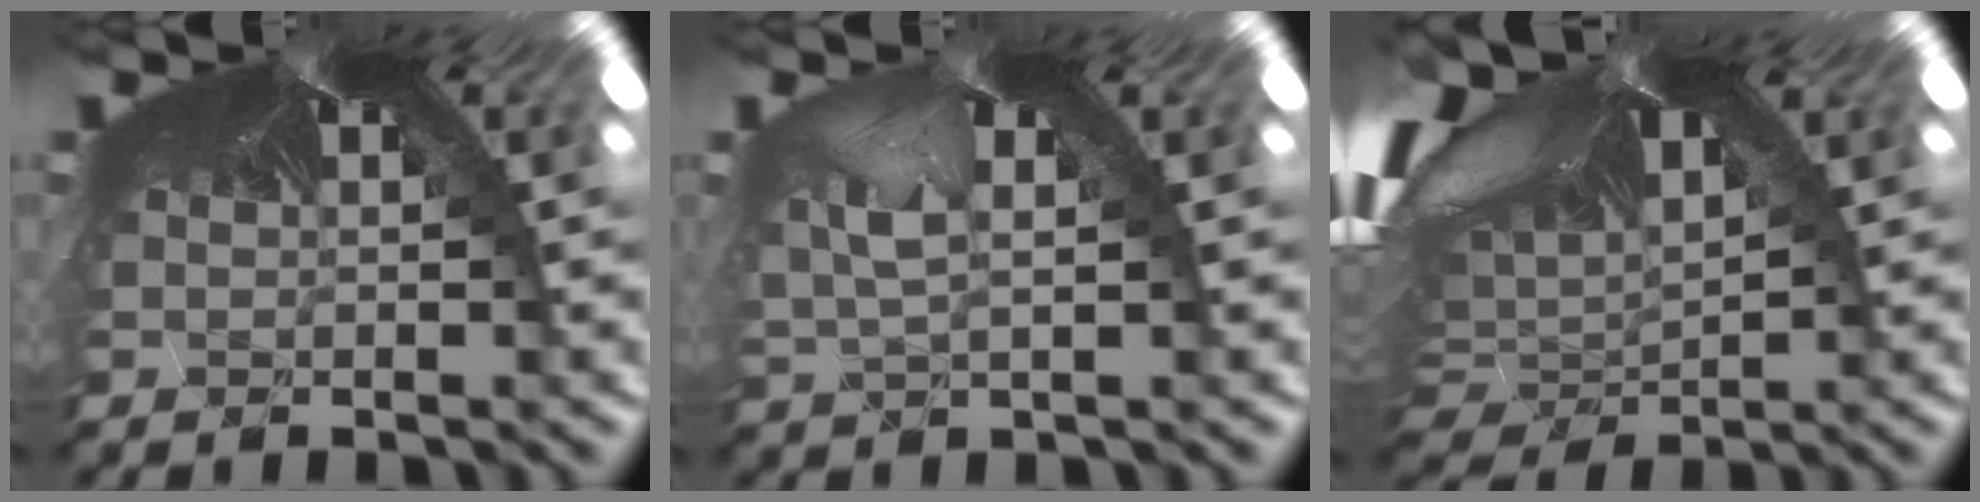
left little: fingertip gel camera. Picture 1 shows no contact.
{"total": 1.9, "force": [-1.7, 0.6, 0.4], "torque": [-0.037, -0.031, 0.011]}
{"total": 3.0, "force": [-1.7, 2.0, 1.5], "torque": [-0.065, -0.055, 0.010]}